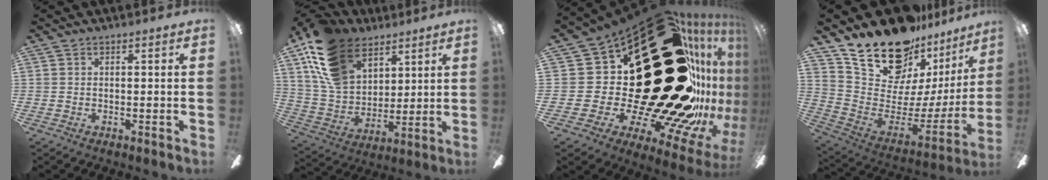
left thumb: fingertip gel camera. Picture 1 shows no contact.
{"total": 19.0, "force": [11.4, 12.3, 9.0], "torque": [-0.199, -0.042, 0.220]}
{"total": 59.5, "force": [12.4, 30.4, 49.7], "torque": [-0.586, -0.153, 0.367]}
{"total": 23.3, "force": [18.2, 10.4, 10.0], "torque": [-0.171, -0.134, 0.343]}